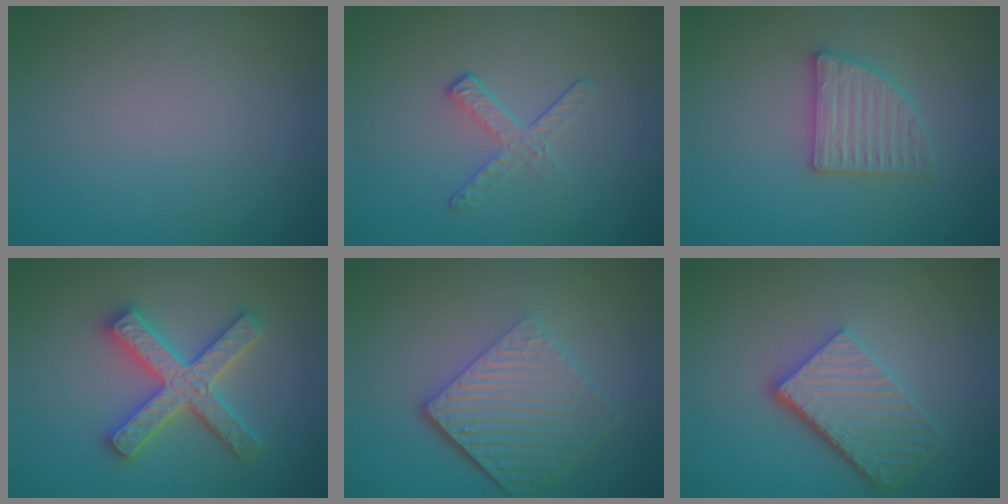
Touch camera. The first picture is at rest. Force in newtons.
{"total": 1.9, "press": 1.1, "slide": 1.6}
{"total": 2.8, "press": 2.8, "slide": 0.4}
{"total": 4.9, "press": 4.9, "slide": 0.8}
{"total": 6.3, "press": 4.2, "slide": 4.7}
{"total": 5.2, "press": 3.8, "slide": 3.5}